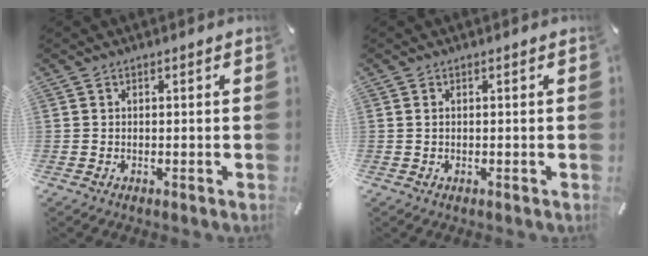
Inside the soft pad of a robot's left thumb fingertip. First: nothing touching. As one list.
[{"total": 0.8, "force": [0.1, 0.2, 0.7], "torque": [-0.016, -0.001, 0.002]}]